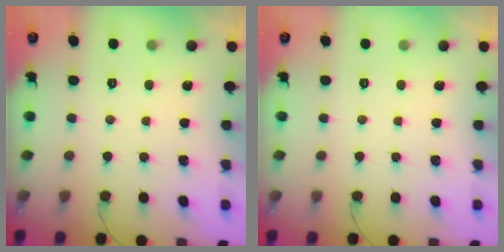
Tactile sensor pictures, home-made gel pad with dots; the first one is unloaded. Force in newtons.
{"total": 0.0}